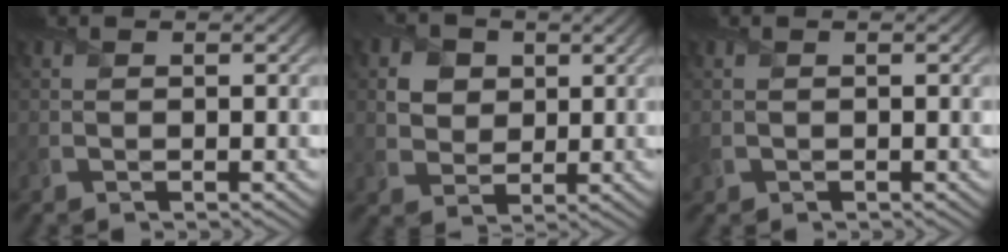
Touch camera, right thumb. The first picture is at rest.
{"total": 4.5, "force": [1.5, 3.8, 1.9], "torque": [-0.056, 0.001, 0.019]}
{"total": 0.7, "force": [0.1, 0.7, 0.2], "torque": [-0.009, -0.003, 0.002]}